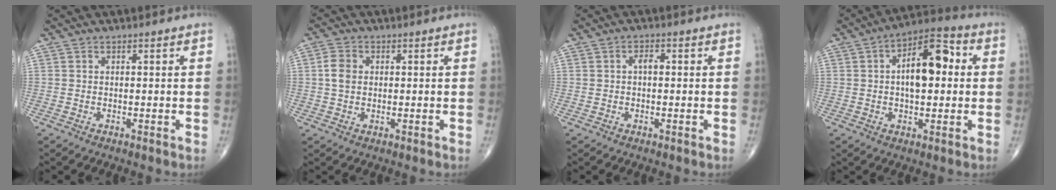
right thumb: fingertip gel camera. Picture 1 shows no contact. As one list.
[{"total": 3.8, "force": [0.5, 2.9, 2.4], "torque": [-0.044, 0.004, 0.004]}, {"total": 2.0, "force": [0.2, 1.2, 1.6], "torque": [-0.024, 0.005, -0.002]}, {"total": 12.9, "force": [1.7, 6.4, 11.1], "torque": [-0.154, 0.024, 0.018]}]